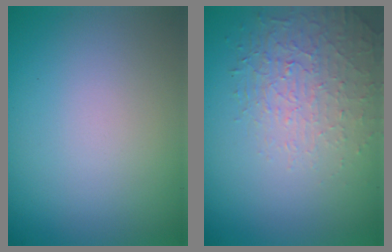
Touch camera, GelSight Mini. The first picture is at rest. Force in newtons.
{"total": 1.9, "press": 1.4, "slide": 1.3}